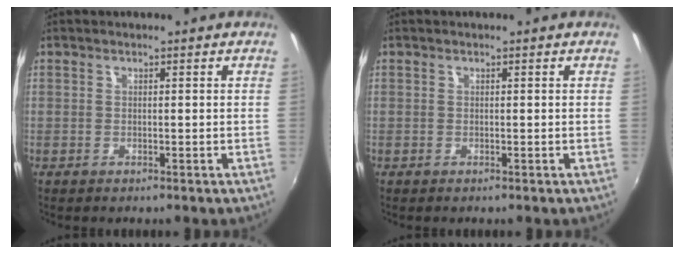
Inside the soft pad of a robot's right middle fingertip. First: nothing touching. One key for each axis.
{"total": 0.0}